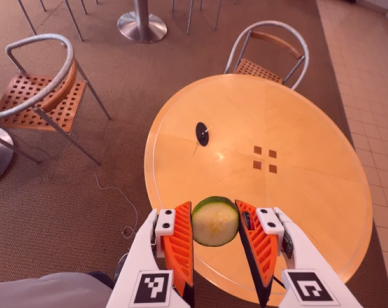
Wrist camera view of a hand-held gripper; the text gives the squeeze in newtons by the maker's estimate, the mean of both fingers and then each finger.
{"total": 9.9, "left": 10.8, "right": 9.1}